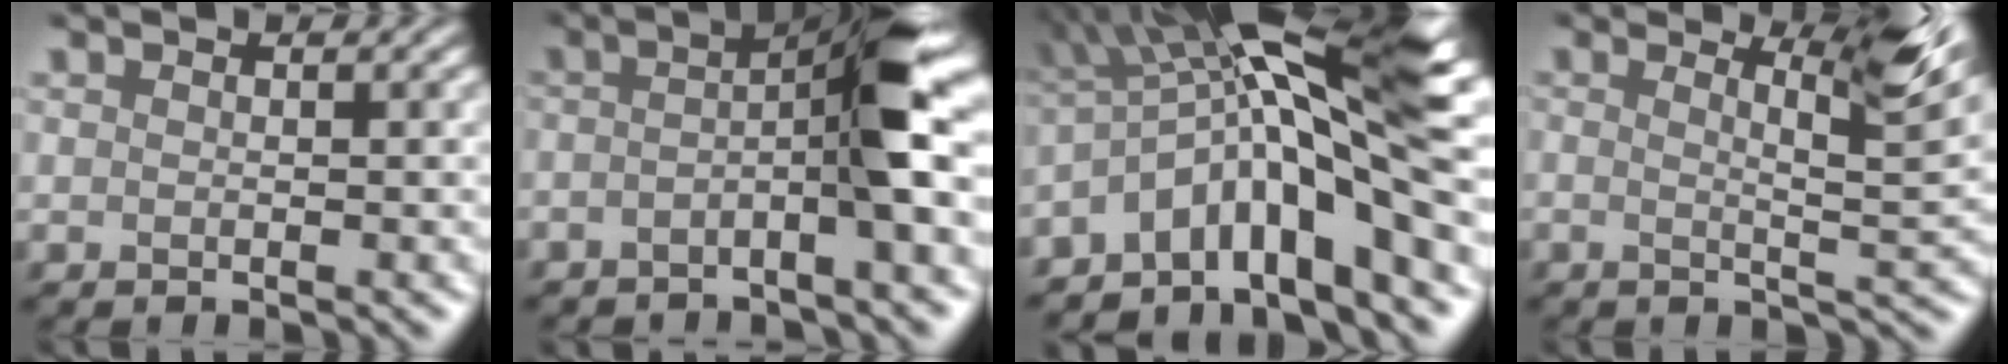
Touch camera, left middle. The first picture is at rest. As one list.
[{"total": 6.2, "force": [-1.2, 0.8, 6.0], "torque": [-0.090, 0.023, -0.035]}, {"total": 11.6, "force": [-1.4, 2.4, 11.2], "torque": [-0.183, 0.021, -0.022]}, {"total": 5.3, "force": [2.2, 0.6, 4.8], "torque": [-0.062, 0.012, 0.031]}]